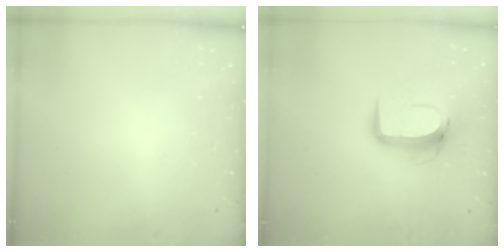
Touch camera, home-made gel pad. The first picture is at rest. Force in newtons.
{"total": 11.3, "press": 11.2, "slide": 1.3}